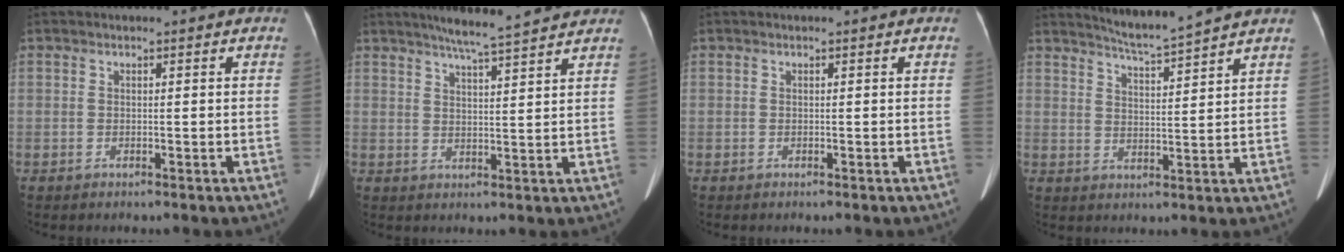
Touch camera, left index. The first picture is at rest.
{"total": 9.1, "force": [7.9, -0.4, 4.3], "torque": [-0.073, 0.013, 0.111]}
{"total": 0.0}
{"total": 7.0, "force": [6.5, -1.5, 2.1], "torque": [-0.046, -0.006, 0.109]}